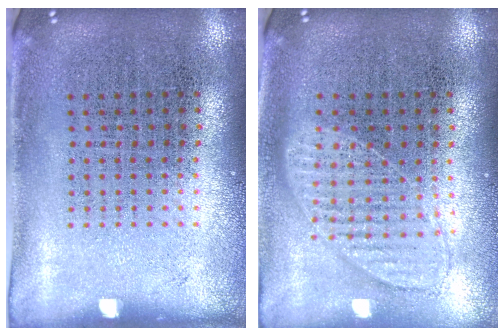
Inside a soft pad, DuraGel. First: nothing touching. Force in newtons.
{"total": 1.0, "press": 1.0, "slide": 0.1}